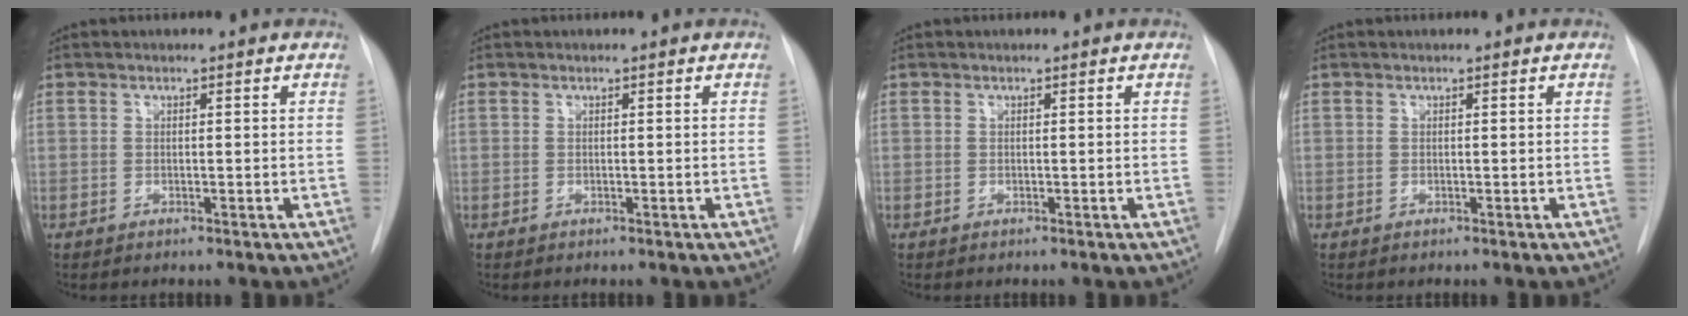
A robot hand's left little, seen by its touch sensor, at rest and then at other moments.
{"total": 0.0}
{"total": 0.0}
{"total": 0.0}